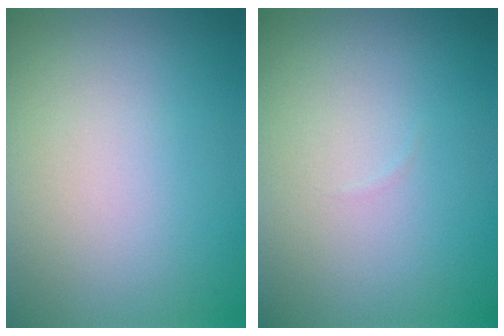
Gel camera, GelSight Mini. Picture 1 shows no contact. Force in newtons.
{"total": 0.0}